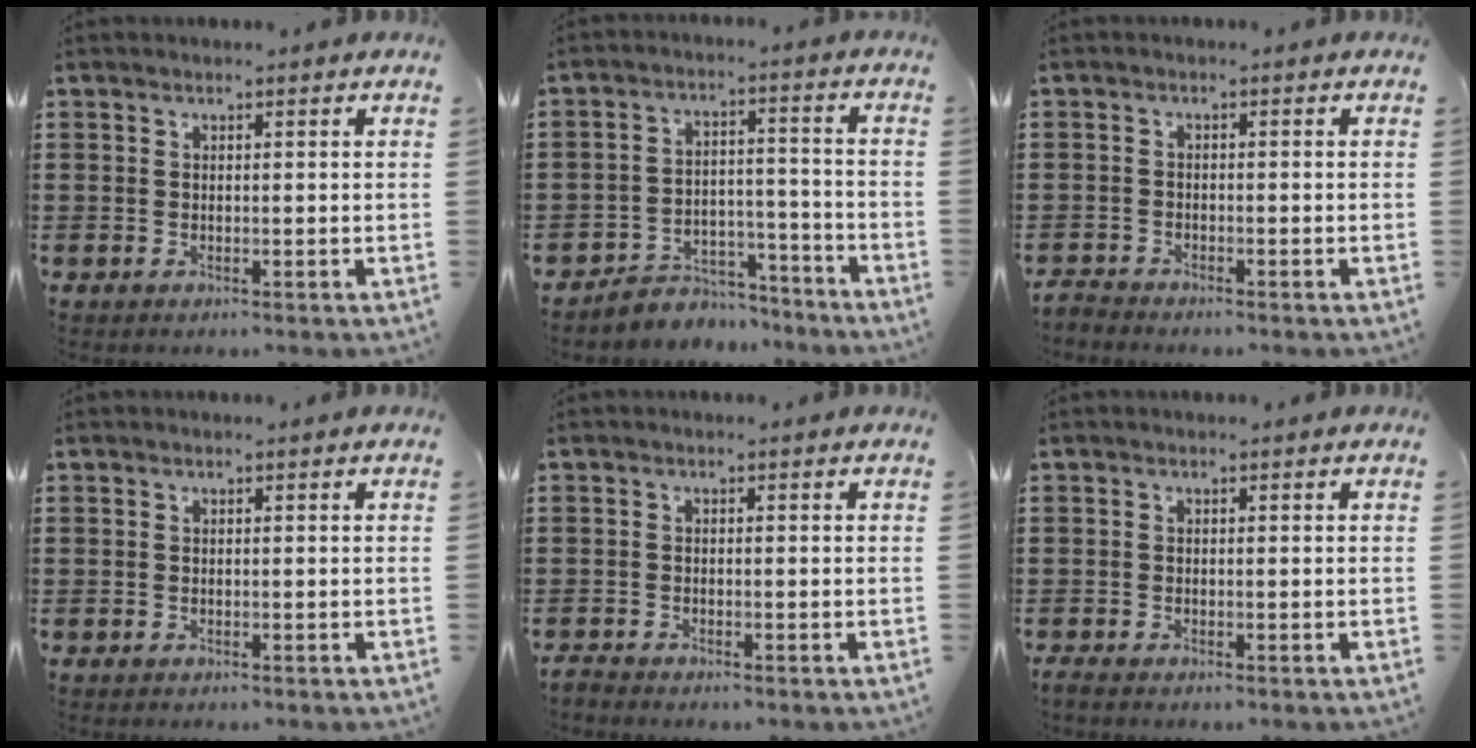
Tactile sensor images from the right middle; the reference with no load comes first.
{"total": 4.9, "force": [-4.6, 1.4, 0.1], "torque": [-0.004, 0.014, -0.096]}
{"total": 1.4, "force": [-1.4, 0.1, 0.0], "torque": [-0.011, -0.001, -0.033]}
{"total": 0.0}
{"total": 0.9, "force": [-0.9, 0.1, 0.1], "torque": [-0.004, 0.001, -0.018]}
{"total": 0.5, "force": [-0.4, 0.0, 0.2], "torque": [-0.006, -0.005, -0.007]}